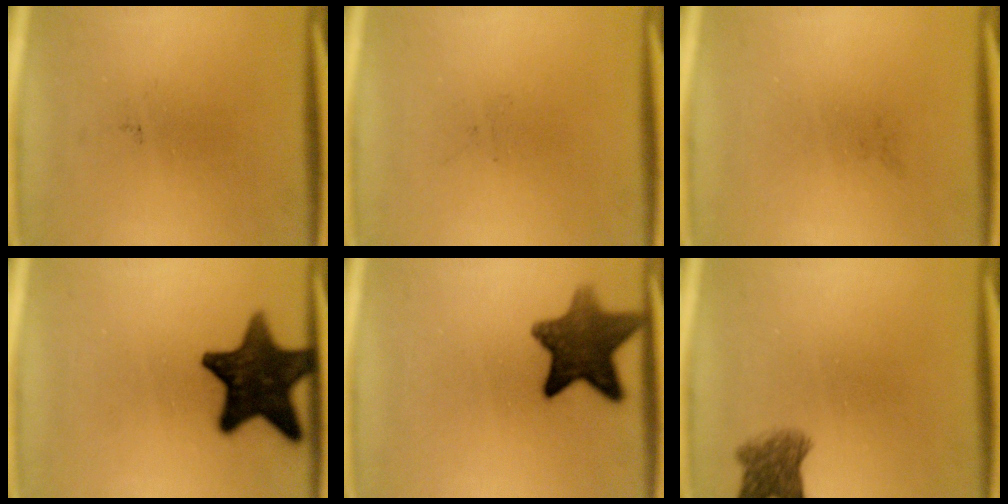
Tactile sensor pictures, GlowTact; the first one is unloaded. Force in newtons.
{"total": 0.0}
{"total": 0.0}
{"total": 15.1}
{"total": 11.1}
{"total": 4.4}